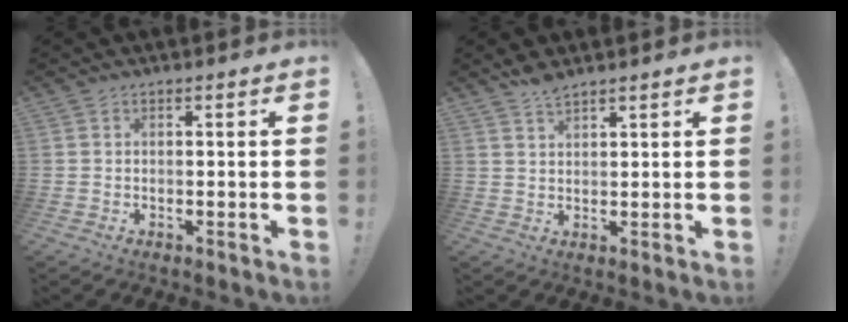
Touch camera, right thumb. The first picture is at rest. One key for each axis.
{"total": 3.7, "fx": 3.2, "fy": 1.2, "fz": 1.4, "tx": -0.020, "ty": -0.022, "tz": 0.057}